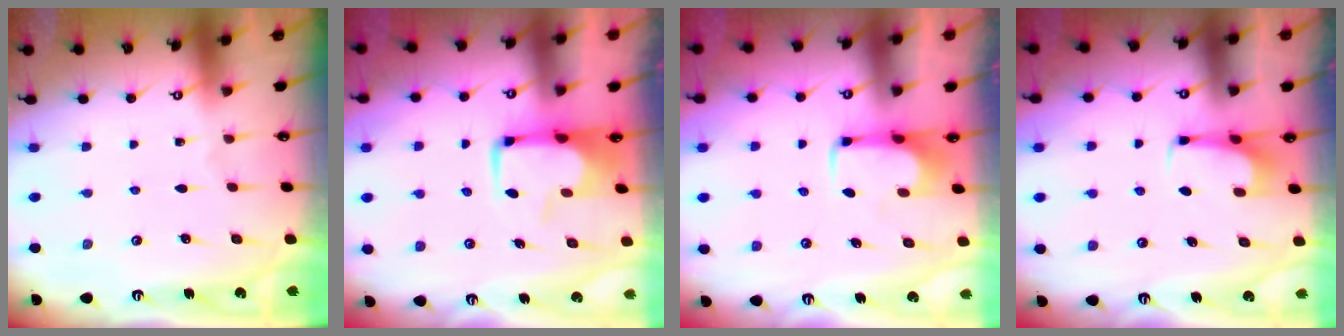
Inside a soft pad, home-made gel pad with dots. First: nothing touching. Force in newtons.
{"total": 0.6, "press": 0.3, "slide": 0.5}
{"total": 2.1, "press": 2.1, "slide": 0.4}
{"total": 2.1, "press": 2.1, "slide": 0.1}